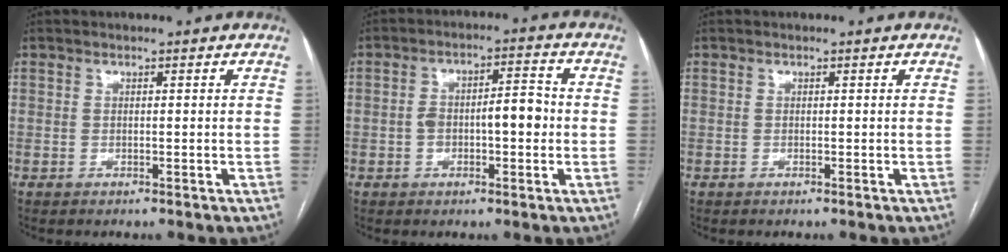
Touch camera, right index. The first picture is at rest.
{"total": 6.9, "force": [-0.7, 2.6, 6.3], "torque": [-0.111, 0.024, -0.011]}
{"total": 0.0}